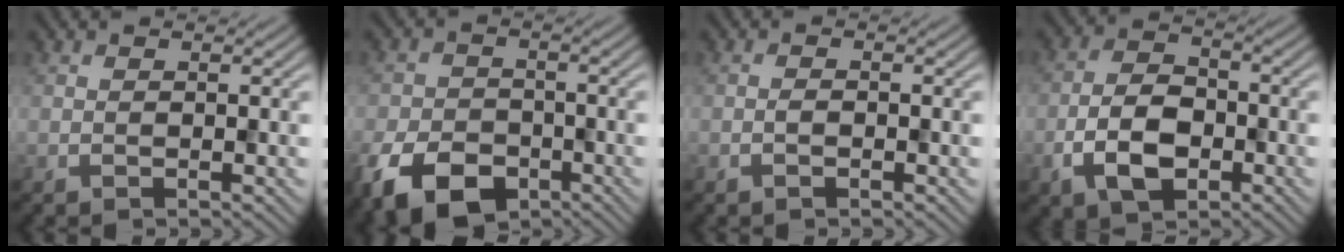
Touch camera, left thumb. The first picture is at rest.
{"total": 9.4, "force": [-5.1, 6.0, 5.2], "torque": [-0.120, -0.022, -0.095]}
{"total": 0.9, "force": [-0.5, 0.4, 0.7], "torque": [-0.012, 0.004, -0.010]}
{"total": 7.2, "force": [-2.9, 4.2, 5.0], "torque": [-0.107, 0.000, -0.062]}